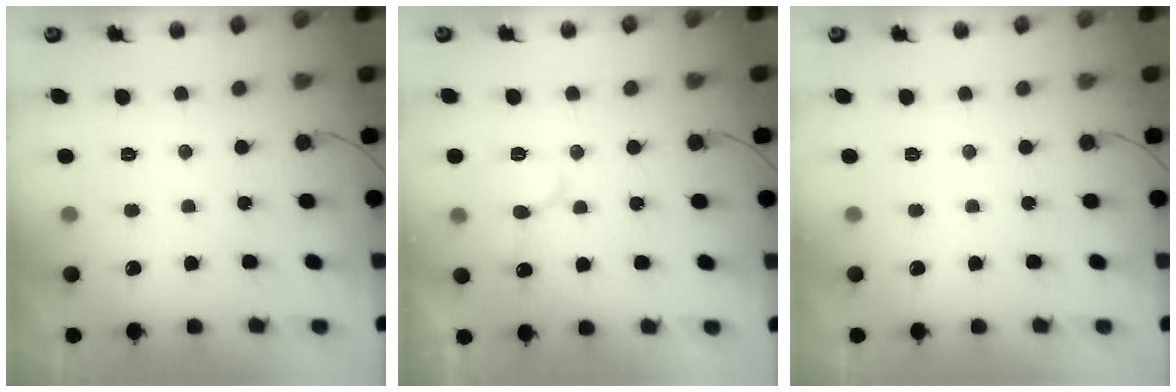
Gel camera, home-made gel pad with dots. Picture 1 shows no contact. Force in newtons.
{"total": 9.9, "press": 9.8, "slide": 1.2}
{"total": 0.0}